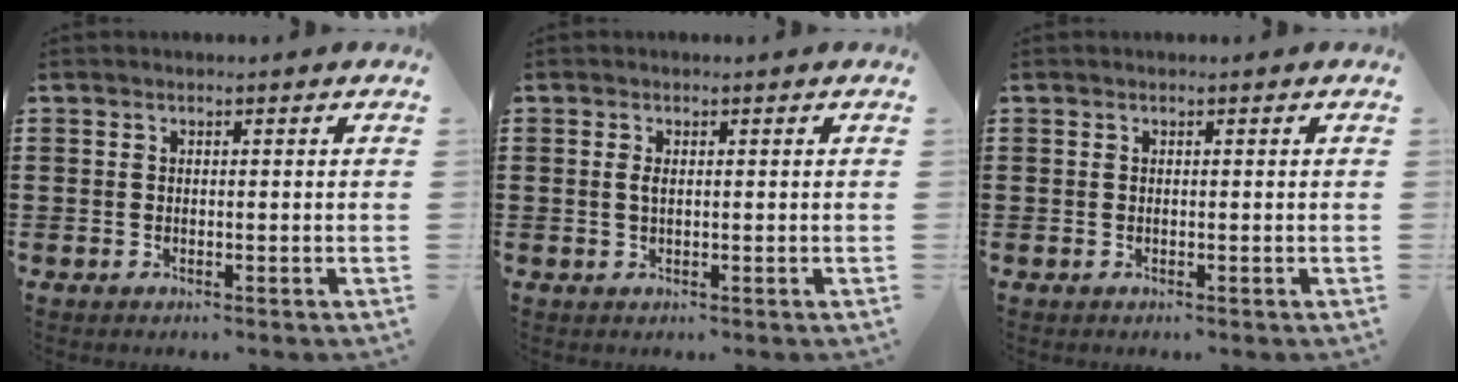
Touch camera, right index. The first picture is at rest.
{"total": 1.3, "force": [0.1, 0.5, 1.2], "torque": [-0.025, 0.004, 0.001]}
{"total": 0.0}